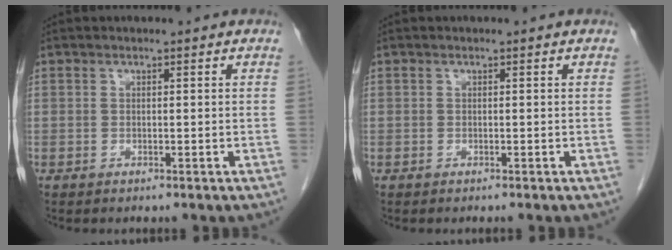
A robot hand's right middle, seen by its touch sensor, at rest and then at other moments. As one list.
[{"total": 0.0}]